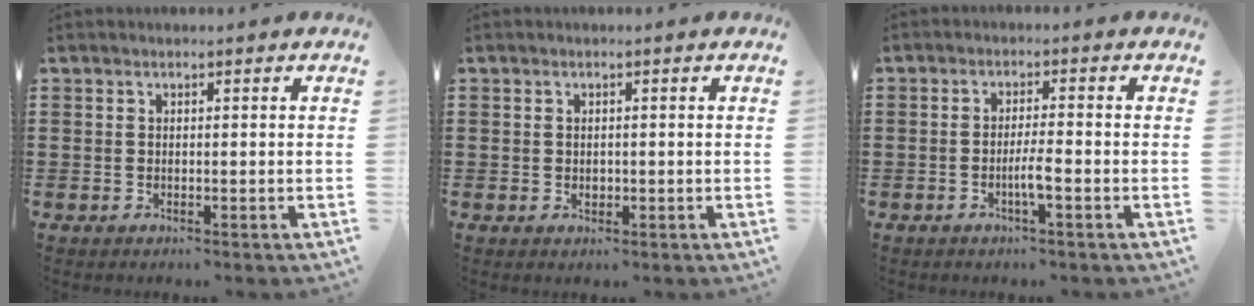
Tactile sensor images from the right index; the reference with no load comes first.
{"total": 0.9, "force": [0.0, 0.6, 0.7], "torque": [-0.014, 0.003, 0.000]}
{"total": 3.2, "force": [-1.2, 0.1, 3.0], "torque": [-0.059, -0.005, -0.025]}